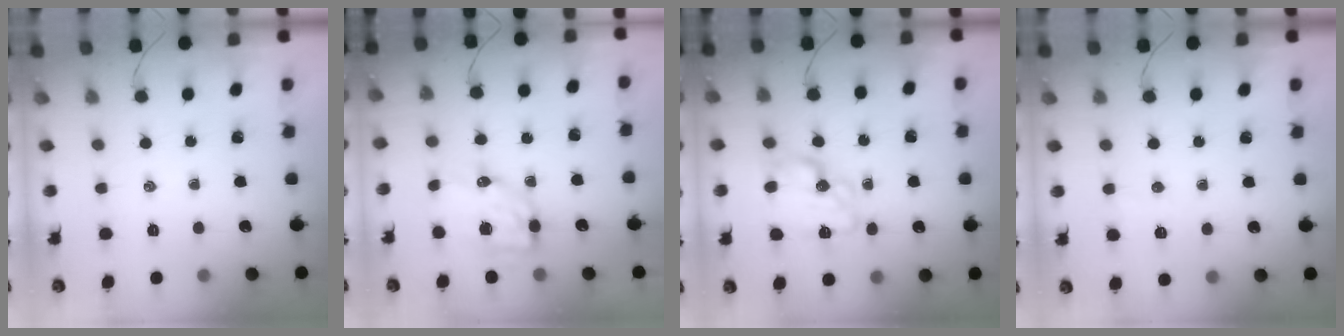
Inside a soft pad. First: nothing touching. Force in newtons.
{"total": 7.9, "press": 7.8, "slide": 1.4}
{"total": 12.5, "press": 12.5, "slide": 0.4}
{"total": 3.6, "press": 3.4, "slide": 1.0}